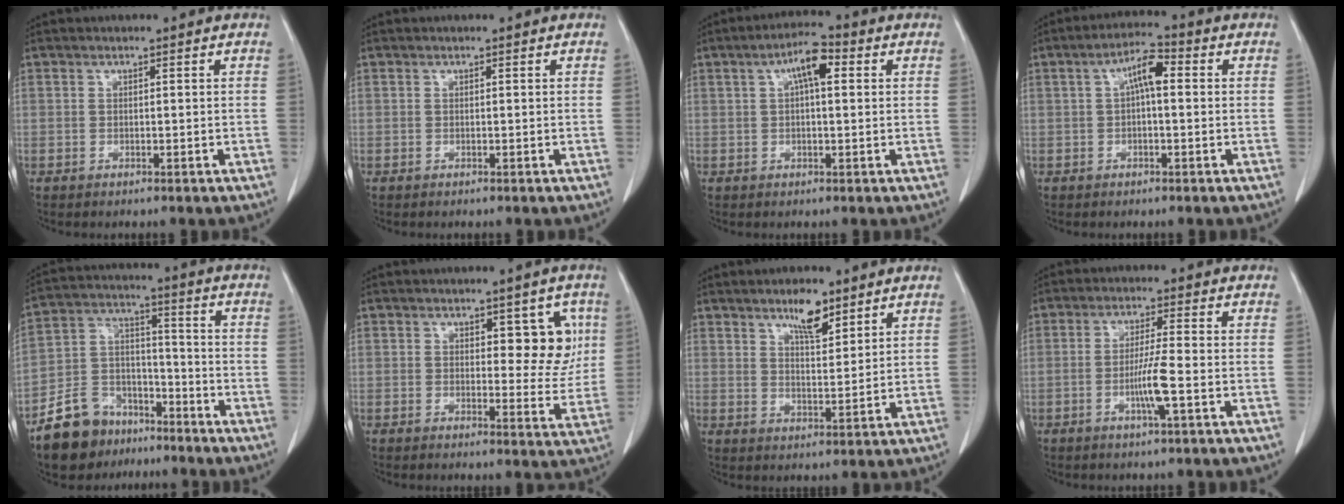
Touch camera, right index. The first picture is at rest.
{"total": 0.0}
{"total": 5.6, "force": [1.6, 1.5, 5.1], "torque": [-0.093, 0.020, 0.024]}
{"total": 5.2, "force": [0.8, 1.4, 4.9], "torque": [-0.090, 0.021, 0.010]}
{"total": 11.7, "force": [-8.6, 7.2, 3.5], "torque": [-0.081, 0.031, -0.151]}
{"total": 6.2, "force": [2.1, 3.1, 4.9], "torque": [-0.041, 0.004, 0.027]}
{"total": 5.6, "force": [4.0, 1.5, 3.6], "torque": [-0.064, -0.001, 0.069]}
{"total": 5.0, "force": [-1.6, -0.6, 4.7], "torque": [-0.088, -0.008, -0.032]}